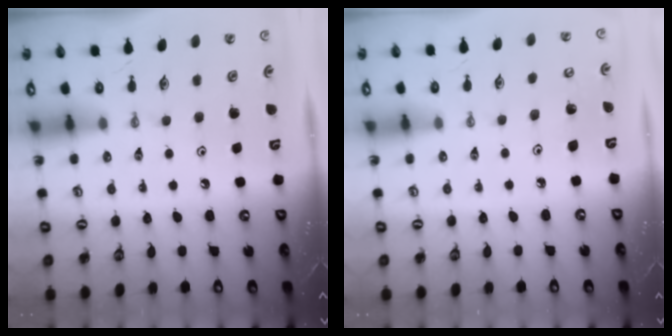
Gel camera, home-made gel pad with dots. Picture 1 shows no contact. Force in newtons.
{"total": 4.5, "press": 4.5, "slide": 0.4}